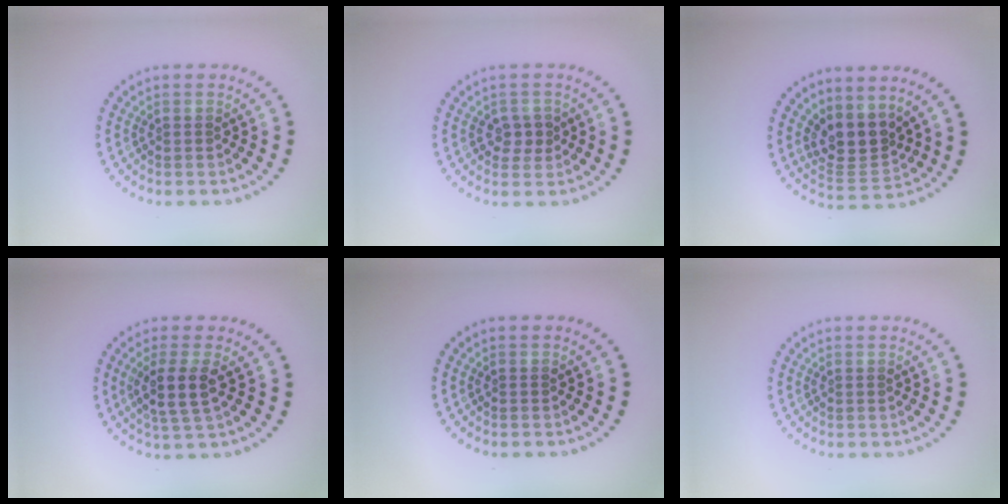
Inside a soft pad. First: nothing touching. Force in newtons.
{"total": 1.8, "press": 1.7, "slide": 0.5}
{"total": 3.6, "press": 2.7, "slide": 2.4}
{"total": 3.1, "press": 2.6, "slide": 1.7}
{"total": 0.0}
{"total": 0.0}